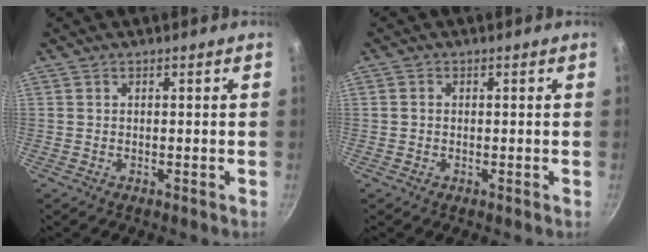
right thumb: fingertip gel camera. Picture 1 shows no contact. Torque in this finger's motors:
{"motor_torque": [-0.19, -0.21, -0.01, 0.19, 0.05]}